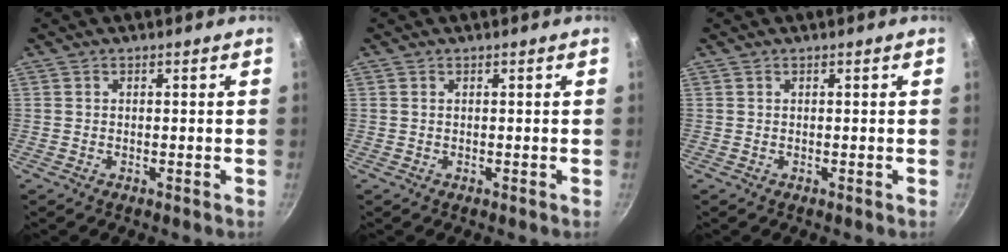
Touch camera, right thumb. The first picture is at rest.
{"total": 0.0}
{"total": 0.0}